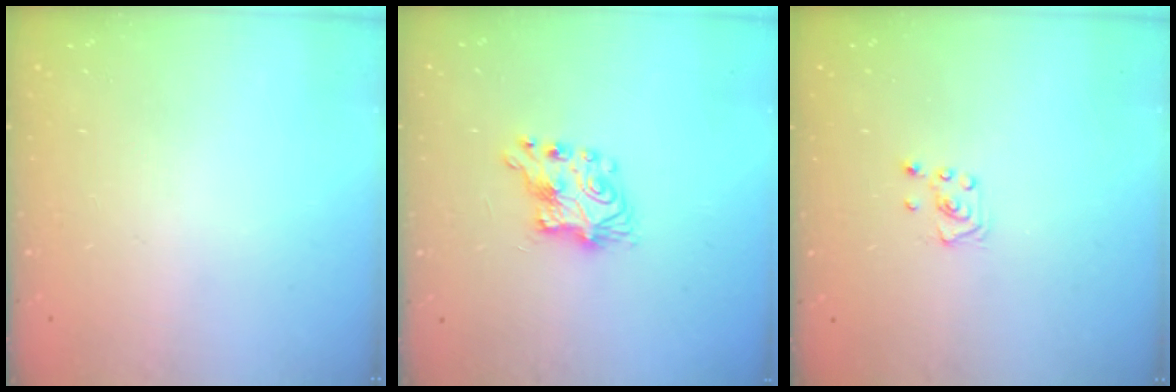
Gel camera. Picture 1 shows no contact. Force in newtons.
{"total": 7.5, "press": 7.5, "slide": 0.4}
{"total": 3.0, "press": 2.9, "slide": 0.3}